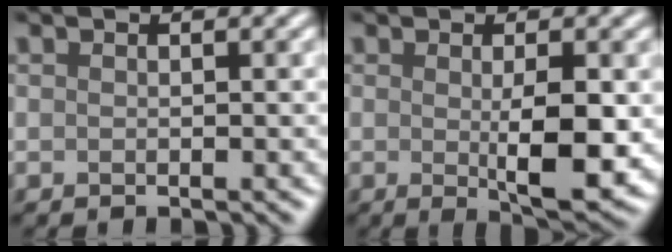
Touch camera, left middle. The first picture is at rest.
{"total": 5.0, "force": [-0.3, 1.1, 4.8], "torque": [-0.075, -0.006, -0.001]}